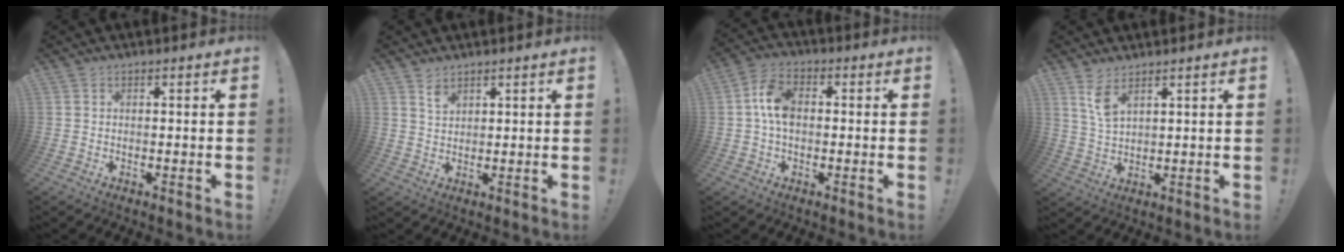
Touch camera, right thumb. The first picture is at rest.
{"total": 3.4, "force": [2.7, 1.6, 1.1], "torque": [-0.005, -0.024, 0.047]}
{"total": 9.0, "force": [0.3, 6.0, 6.8], "torque": [-0.119, 0.011, 0.010]}
{"total": 5.6, "force": [3.7, 1.9, 3.8], "torque": [-0.060, -0.024, 0.064]}